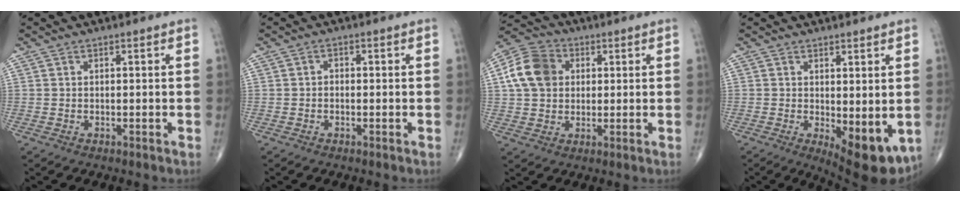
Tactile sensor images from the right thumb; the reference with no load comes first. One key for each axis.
{"total": 1.0, "fx": -0.2, "fy": 0.8, "fz": 0.6, "tx": -0.005, "ty": 0.004, "tz": -0.007}
{"total": 11.0, "fx": 2.2, "fy": 8.7, "fz": 6.2, "tx": -0.105, "ty": 0.011, "tz": 0.030}
{"total": 9.8, "fx": -1.7, "fy": 4.0, "fz": 8.8, "tx": -0.105, "ty": -0.023, "tz": -0.010}